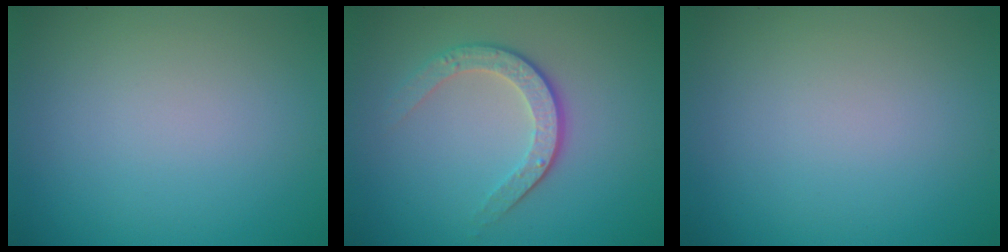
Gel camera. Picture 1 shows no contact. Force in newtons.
{"total": 3.3, "press": 2.5, "slide": 2.1}
{"total": 0.0}